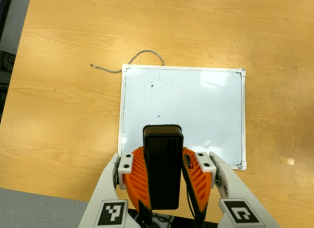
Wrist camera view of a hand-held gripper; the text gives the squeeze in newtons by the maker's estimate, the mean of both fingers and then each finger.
{"total": 6.0, "left": 5.4, "right": 6.6}